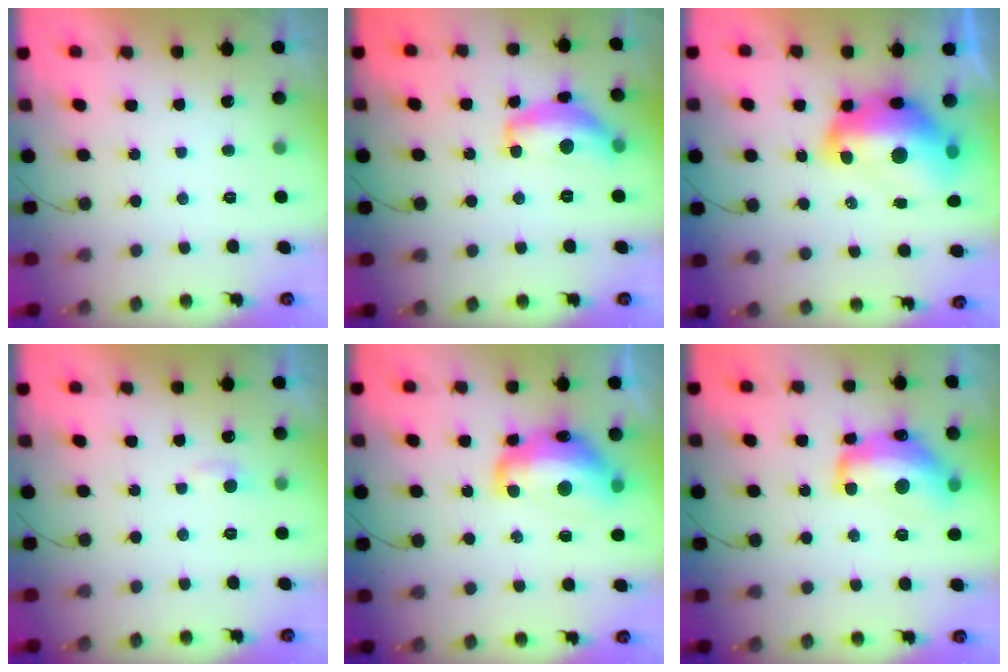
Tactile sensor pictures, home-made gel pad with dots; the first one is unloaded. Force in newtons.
{"total": 14.3, "press": 14.2, "slide": 1.1}
{"total": 18.1, "press": 18.0, "slide": 1.6}
{"total": 3.3, "press": 3.3, "slide": 0.4}
{"total": 15.8, "press": 15.8, "slide": 1.2}
{"total": 15.6, "press": 15.6, "slide": 0.9}